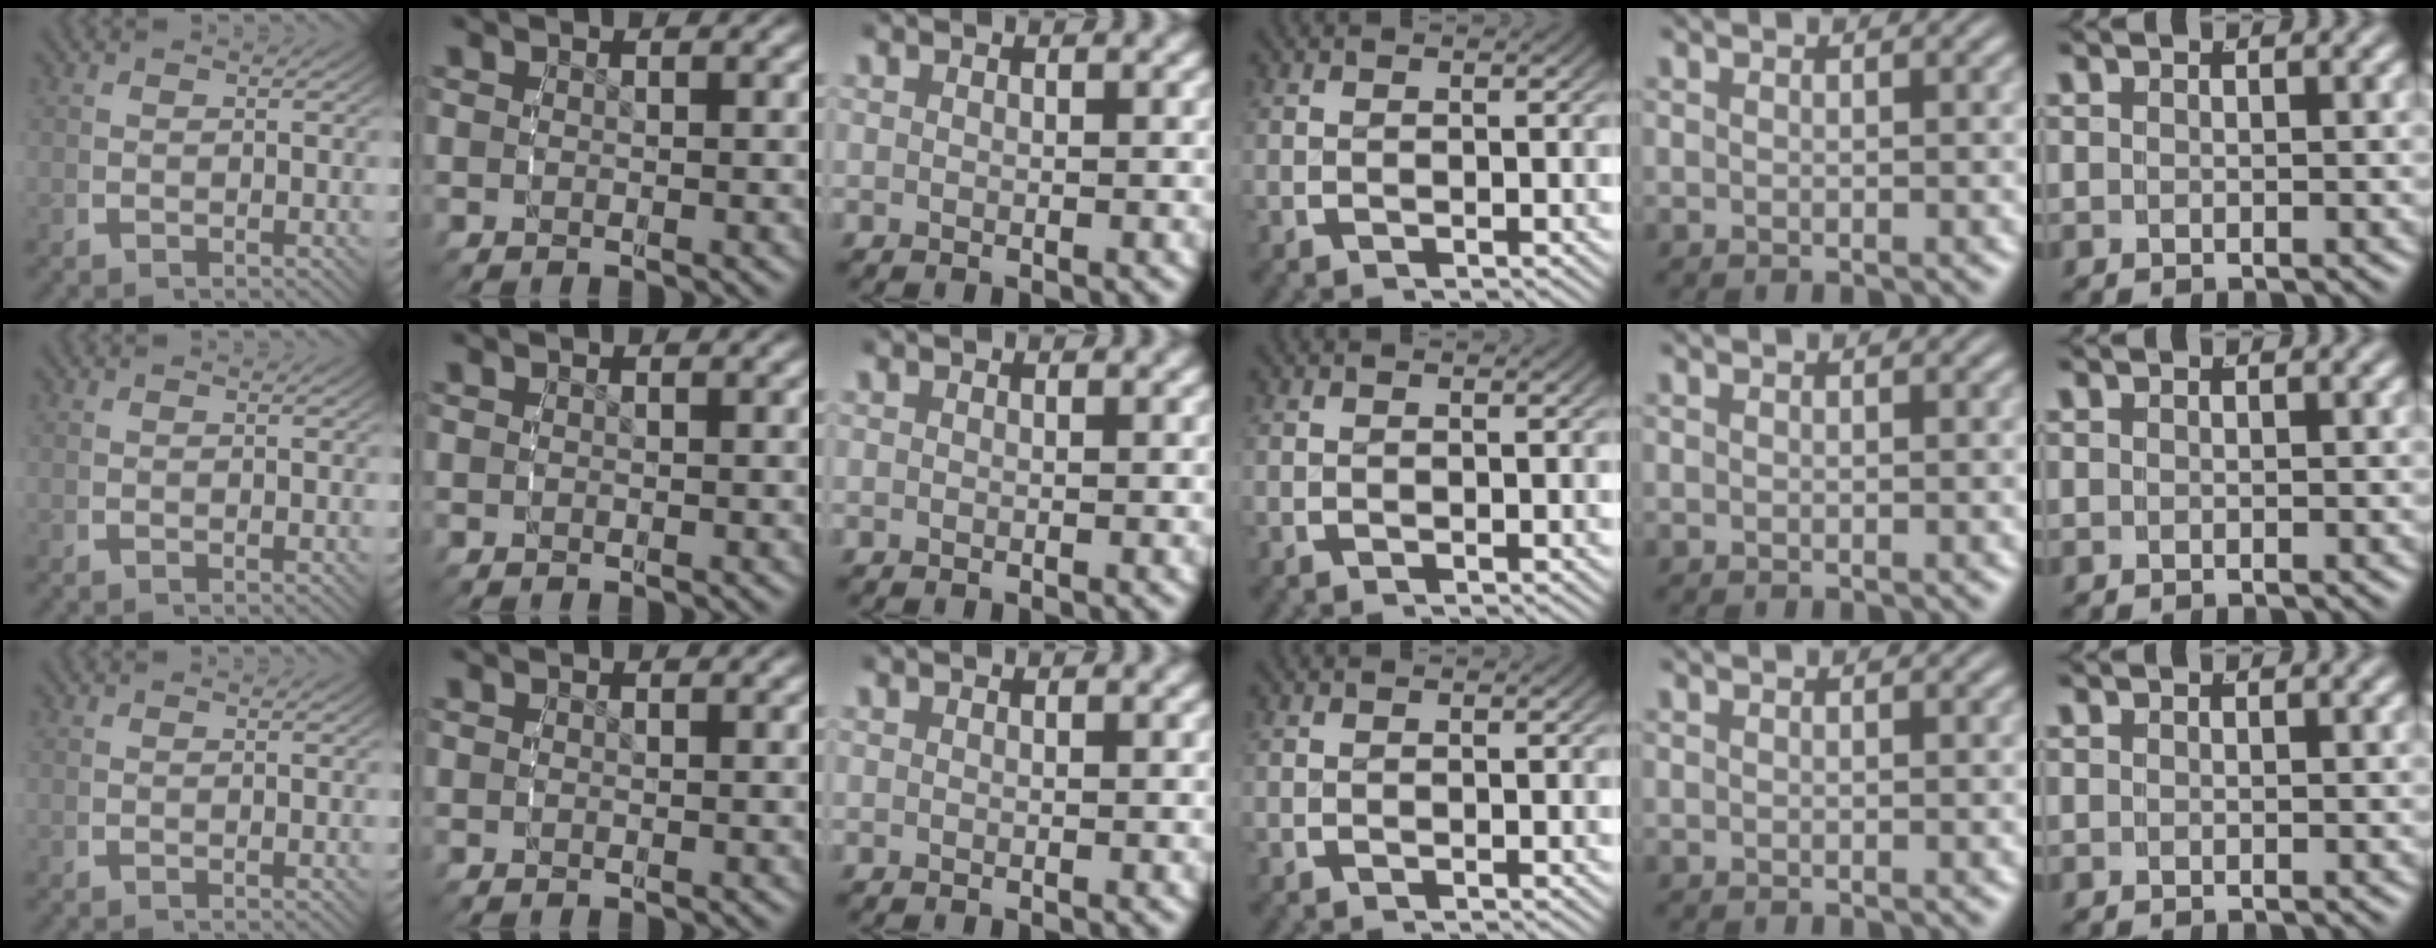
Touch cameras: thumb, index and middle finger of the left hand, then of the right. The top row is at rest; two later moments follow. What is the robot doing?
{"motion": "grasp_and_lifting", "object": "ethernet cable"}